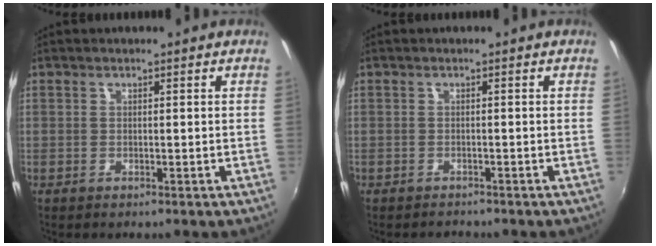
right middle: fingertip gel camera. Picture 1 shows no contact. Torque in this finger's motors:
{"motor_torque": [-0.44, -0.07, -0.04, -0.02]}